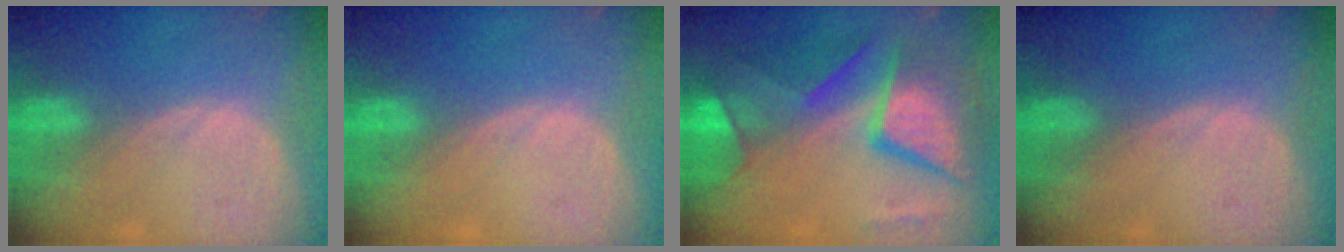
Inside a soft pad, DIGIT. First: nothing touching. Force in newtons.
{"total": 0.0}
{"total": 11.6, "press": 11.6, "slide": 1.4}
{"total": 0.0}